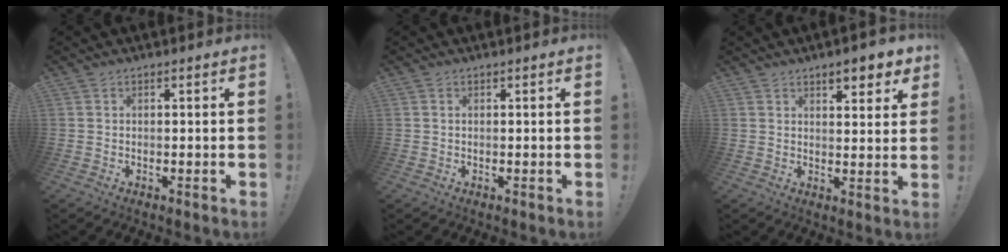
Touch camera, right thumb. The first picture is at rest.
{"total": 0.7, "force": [0.2, 0.4, 0.5], "torque": [-0.010, 0.004, 0.003]}
{"total": 6.7, "force": [4.6, 2.1, 4.4], "torque": [-0.044, -0.027, 0.075]}